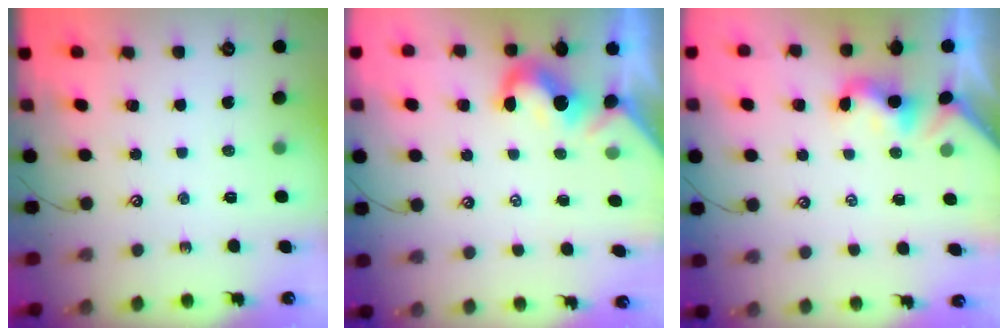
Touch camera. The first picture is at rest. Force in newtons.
{"total": 1.4, "press": 1.2, "slide": 0.7}
{"total": 1.9, "press": 1.9, "slide": 0.5}